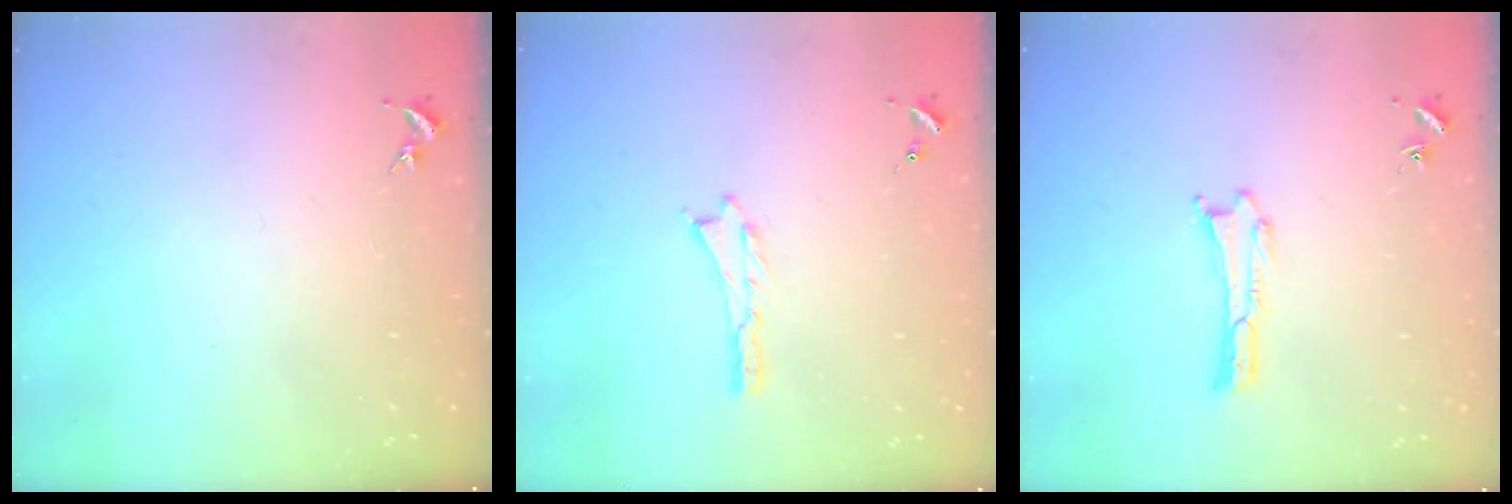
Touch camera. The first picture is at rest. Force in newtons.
{"total": 0.0}
{"total": 0.0}